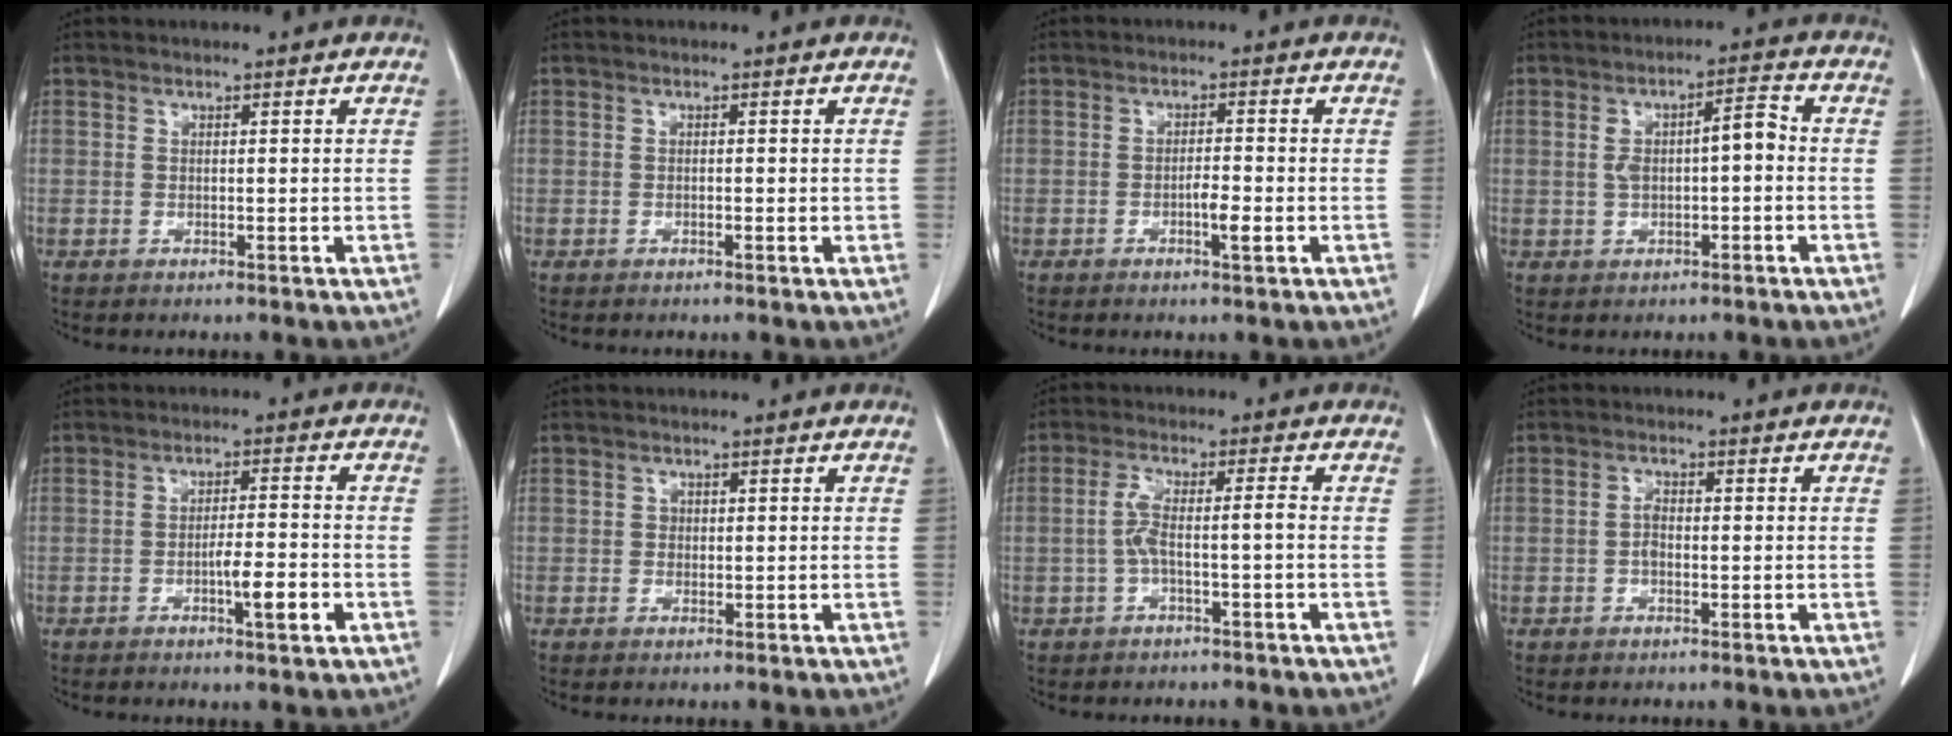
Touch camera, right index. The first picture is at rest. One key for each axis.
{"total": 0.8, "fx": -0.2, "fy": 0.4, "fz": 0.7, "tx": -0.010, "ty": 0.002, "tz": -0.002}
{"total": 2.9, "fx": -1.0, "fy": 0.4, "fz": 2.7, "tx": -0.043, "ty": 0.001, "tz": -0.015}
{"total": 5.8, "fx": -0.1, "fy": 2.0, "fz": 5.5, "tx": -0.104, "ty": 0.030, "tz": -0.002}
{"total": 5.2, "fx": -2.1, "fy": 0.5, "fz": 4.7, "tx": -0.072, "ty": -0.001, "tz": -0.032}
{"total": 0.8, "fx": 0.0, "fy": 0.8, "fz": 0.2, "tx": 0.001, "ty": 0.003, "tz": -0.001}
{"total": 4.3, "fx": -1.2, "fy": 0.2, "fz": 4.2, "tx": -0.088, "ty": 0.018, "tz": -0.020}
{"total": 1.6, "fx": -0.5, "fy": 0.8, "fz": 1.3, "tx": -0.023, "ty": 0.005, "tz": -0.011}